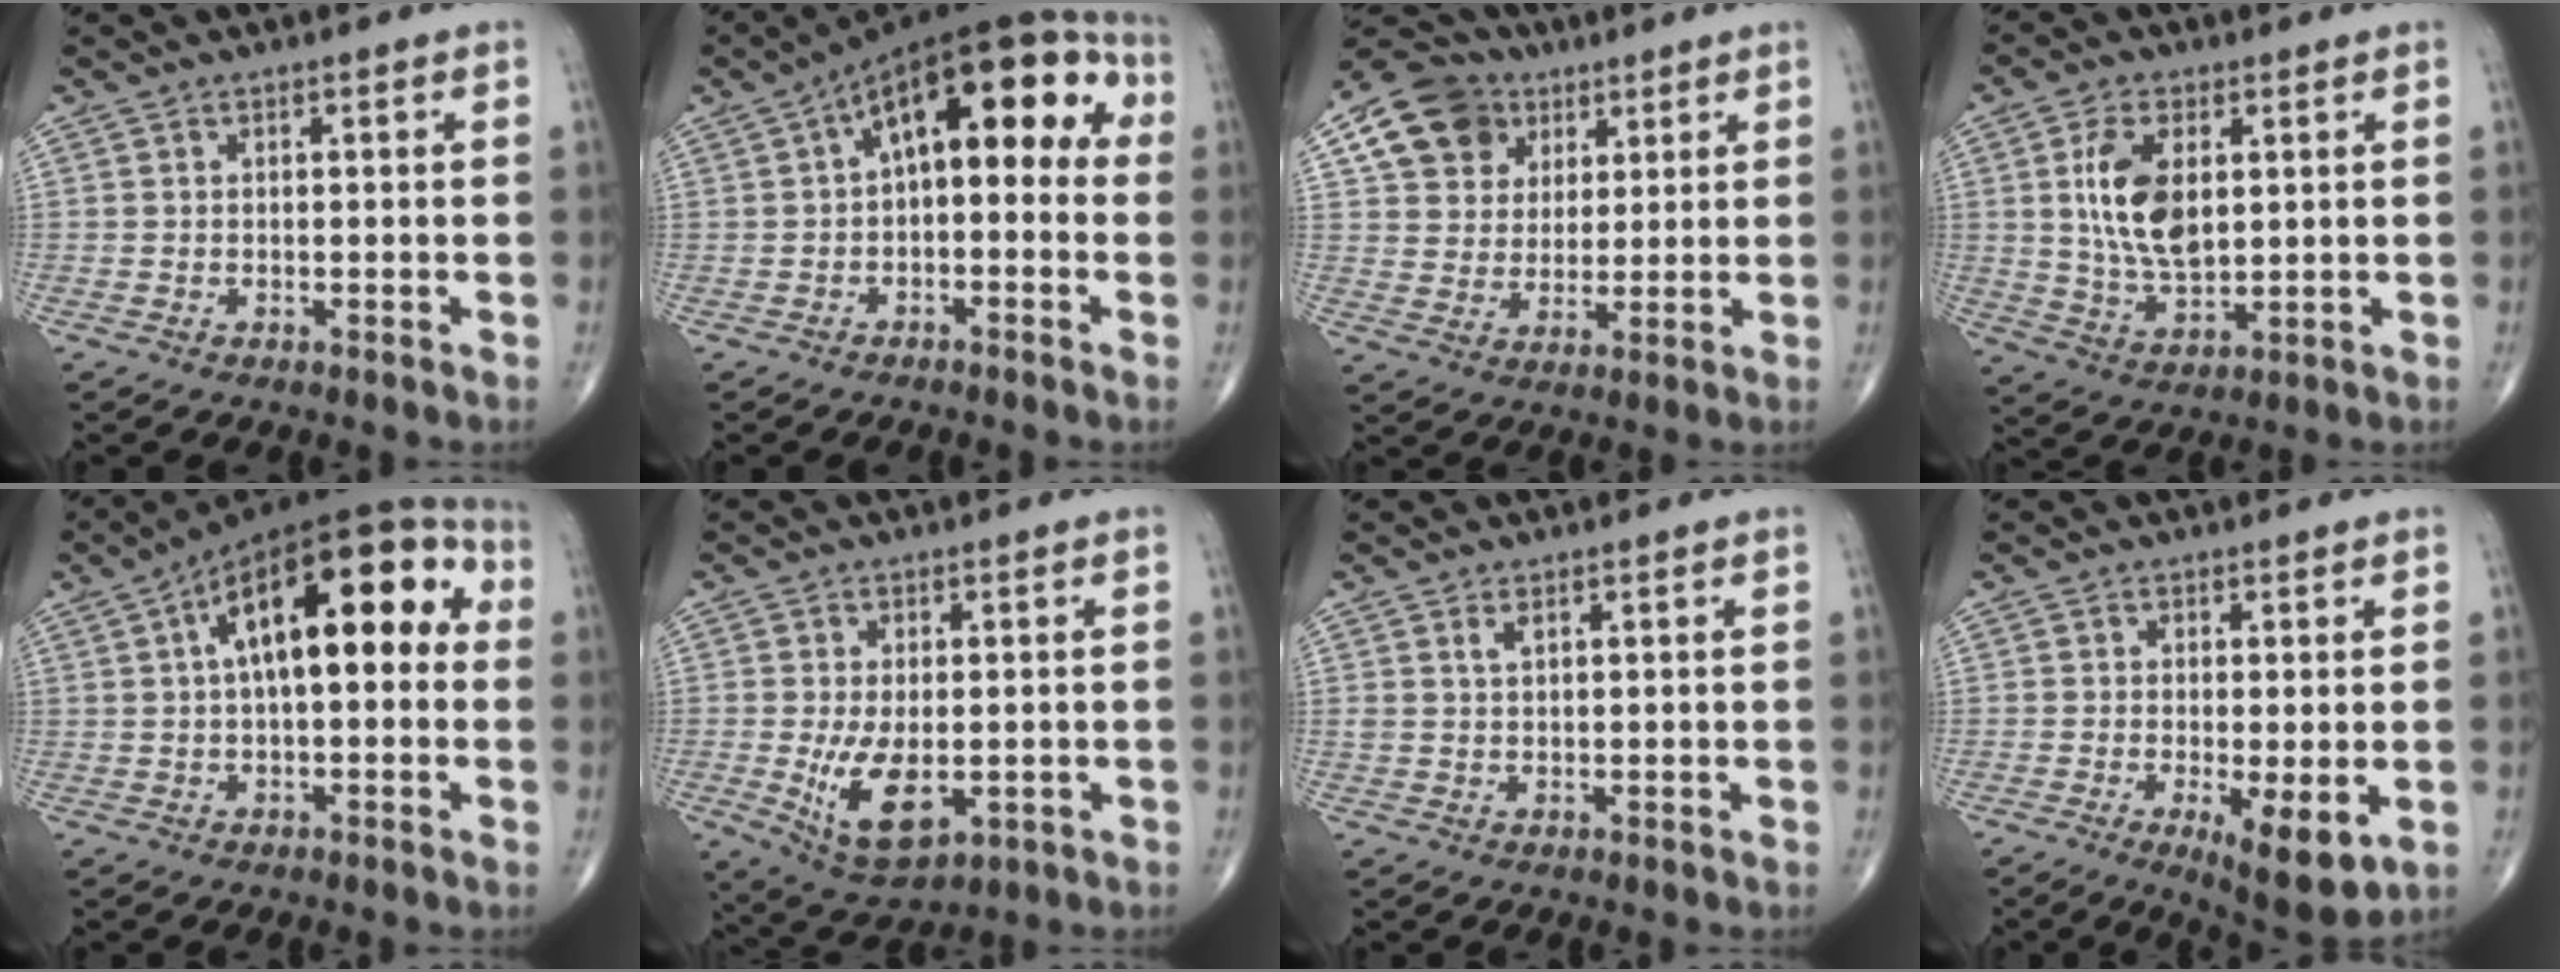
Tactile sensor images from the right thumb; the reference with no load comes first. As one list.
[{"total": 16.7, "force": [2.4, 8.0, 14.5], "torque": [-0.176, 0.054, 0.021]}, {"total": 12.8, "force": [5.7, 10.4, 4.9], "torque": [-0.063, -0.004, 0.100]}, {"total": 11.5, "force": [2.3, 6.3, 9.3], "torque": [-0.170, -0.013, 0.049]}, {"total": 20.3, "force": [3.9, 9.1, 17.8], "torque": [-0.251, 0.050, 0.047]}, {"total": 9.7, "force": [-1.5, 5.1, 8.1], "torque": [-0.133, -0.017, -0.010]}, {"total": 1.4, "force": [0.8, 0.5, 1.0], "torque": [-0.020, -0.001, 0.020]}, {"total": 8.1, "force": [-2.1, 2.4, 7.5], "torque": [-0.108, -0.023, -0.027]}]